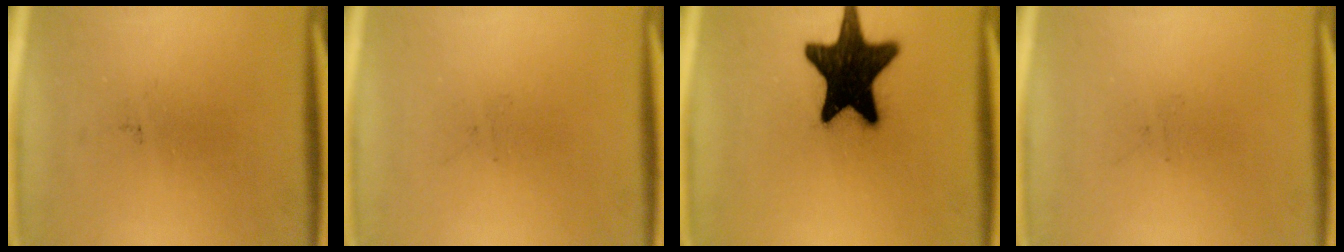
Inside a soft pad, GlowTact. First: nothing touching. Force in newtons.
{"total": 0.0}
{"total": 19.2}
{"total": 0.0}